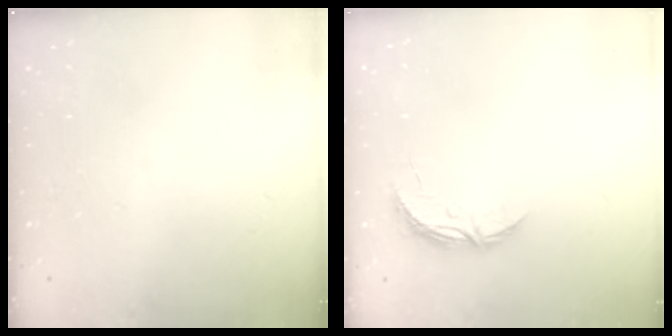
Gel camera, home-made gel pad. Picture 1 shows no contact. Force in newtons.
{"total": 4.6, "press": 4.6, "slide": 0.4}